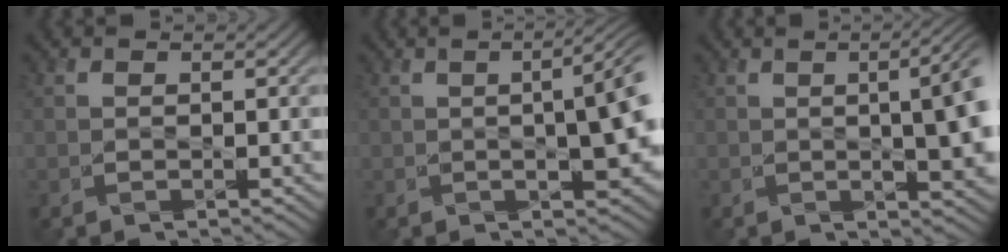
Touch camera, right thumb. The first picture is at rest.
{"total": 8.9, "force": [-0.4, 2.8, 8.5], "torque": [-0.086, 0.005, -0.023]}
{"total": 9.1, "force": [0.7, 3.1, 8.6], "torque": [-0.083, 0.020, -0.006]}